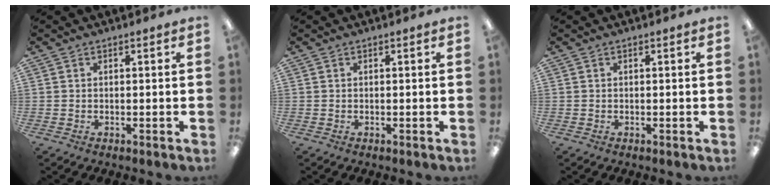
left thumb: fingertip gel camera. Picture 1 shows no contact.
{"total": 0.0}
{"total": 0.0}